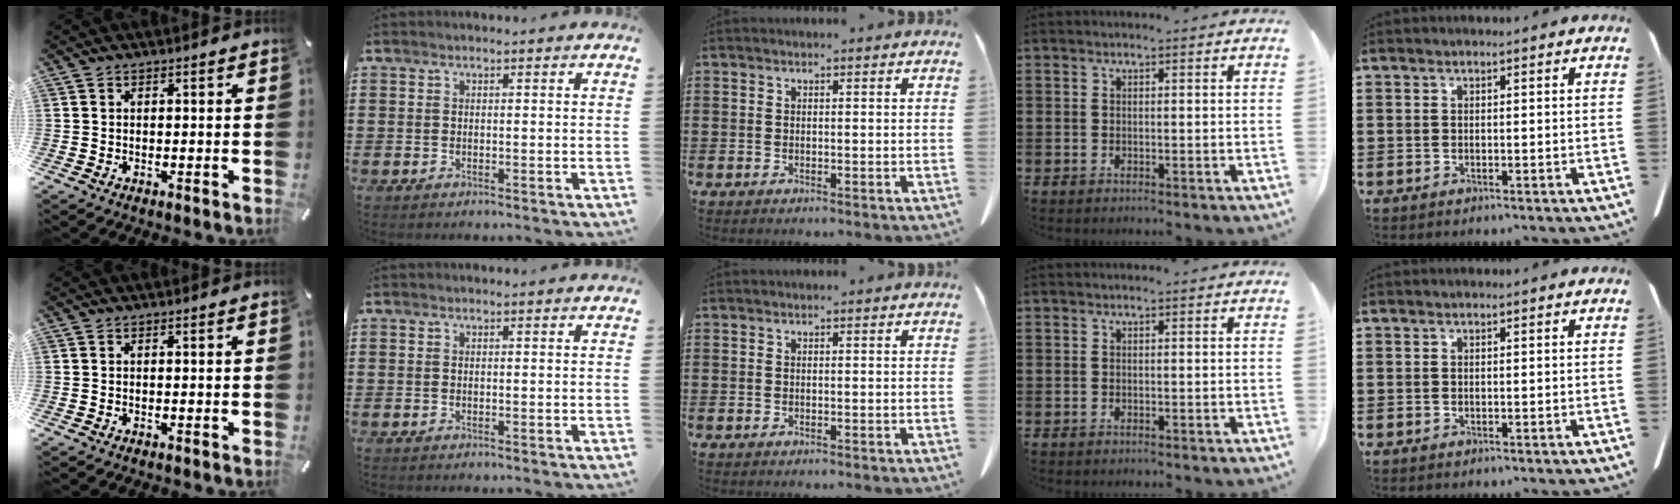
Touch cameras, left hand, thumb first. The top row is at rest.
{}